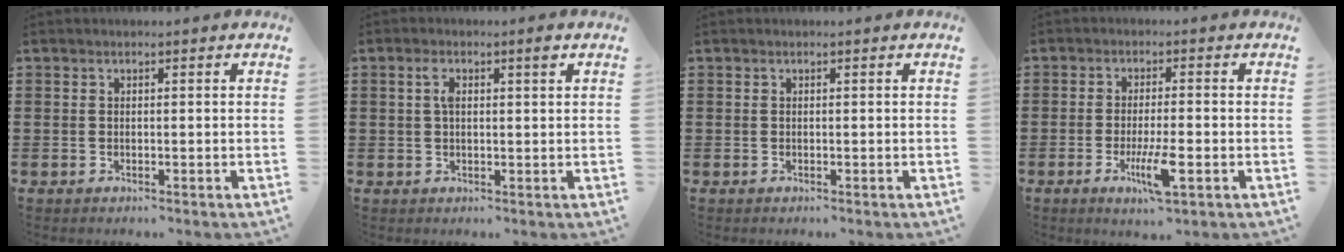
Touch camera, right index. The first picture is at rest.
{"total": 3.2, "force": [1.1, 0.7, 3.0], "torque": [-0.052, 0.002, 0.013]}
{"total": 0.0}
{"total": 6.2, "force": [-2.2, 1.1, 5.7], "torque": [-0.119, -0.019, -0.041]}